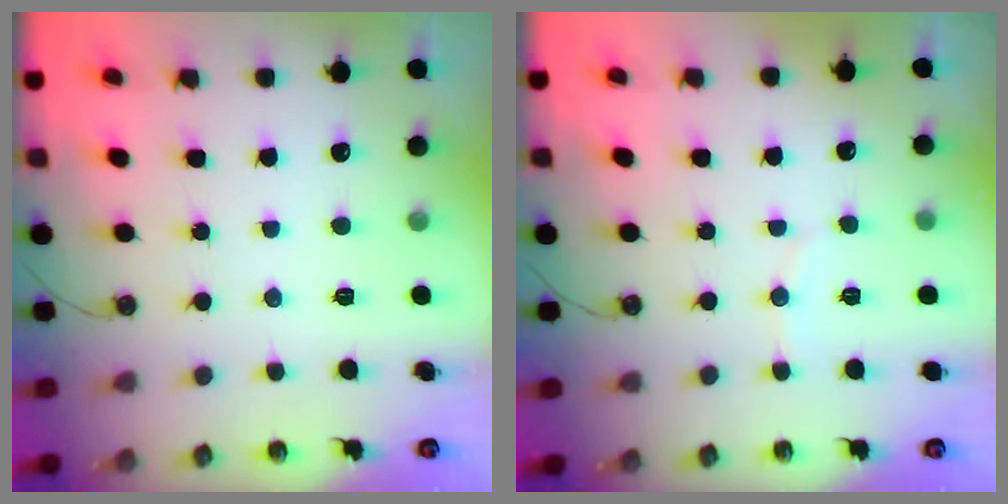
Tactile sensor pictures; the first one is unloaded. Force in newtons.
{"total": 5.3, "press": 5.2, "slide": 1.1}